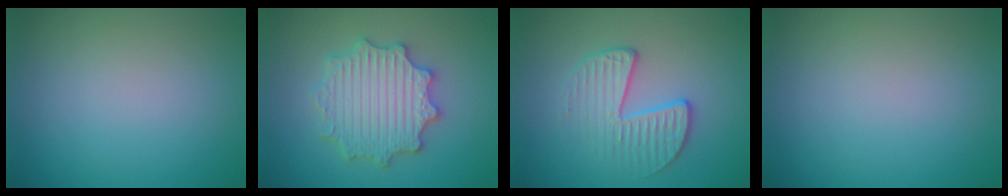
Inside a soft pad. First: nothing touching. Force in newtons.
{"total": 5.6, "press": 5.5, "slide": 1.0}
{"total": 3.0, "press": 2.4, "slide": 1.8}
{"total": 0.0}